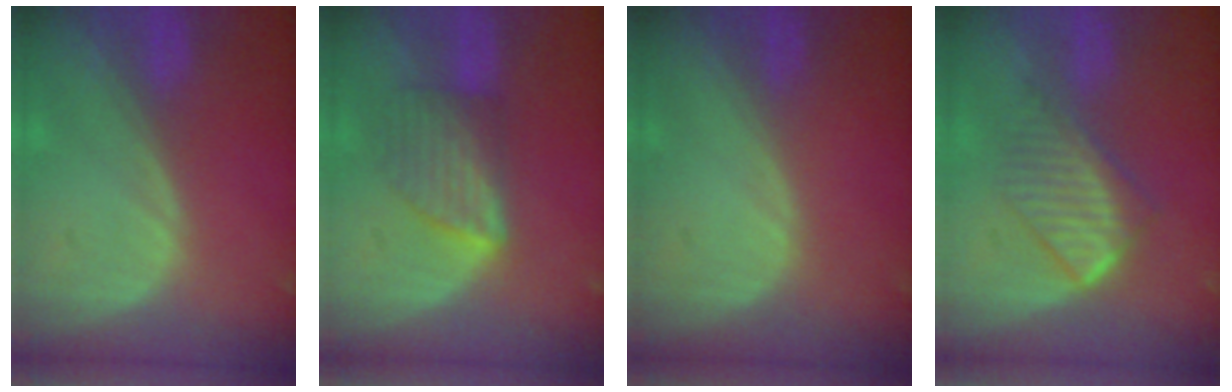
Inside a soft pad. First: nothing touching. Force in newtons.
{"total": 5.9, "press": 5.7, "slide": 1.5}
{"total": 0.0}
{"total": 7.0, "press": 6.0, "slide": 3.6}